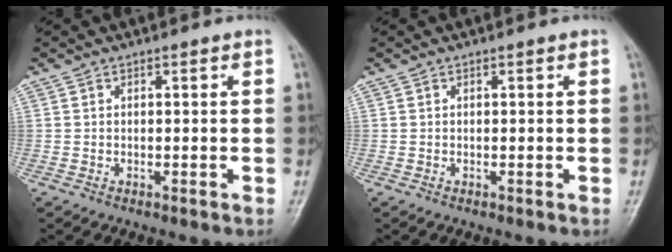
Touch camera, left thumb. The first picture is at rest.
{"total": 0.0}